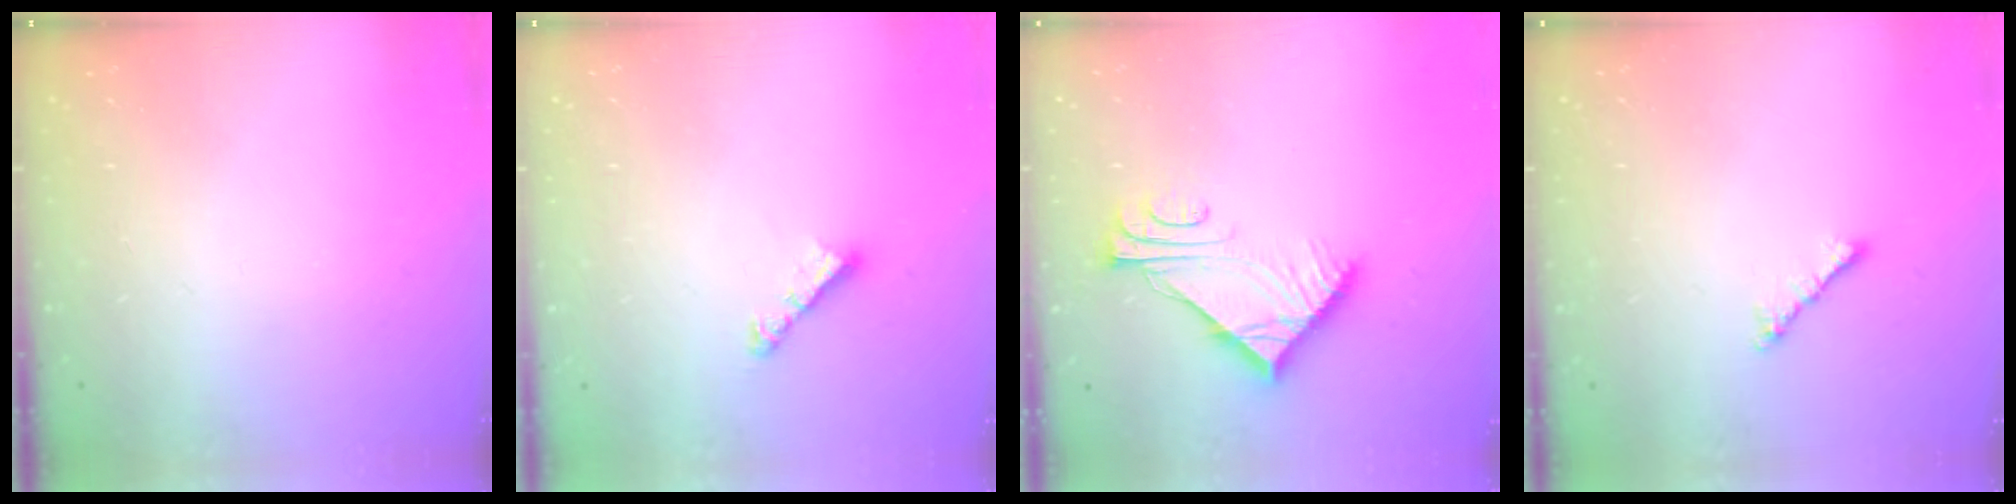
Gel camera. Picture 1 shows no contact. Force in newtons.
{"total": 4.2, "press": 4.2, "slide": 0.3}
{"total": 8.7, "press": 8.7, "slide": 0.1}
{"total": 2.0, "press": 1.9, "slide": 0.6}